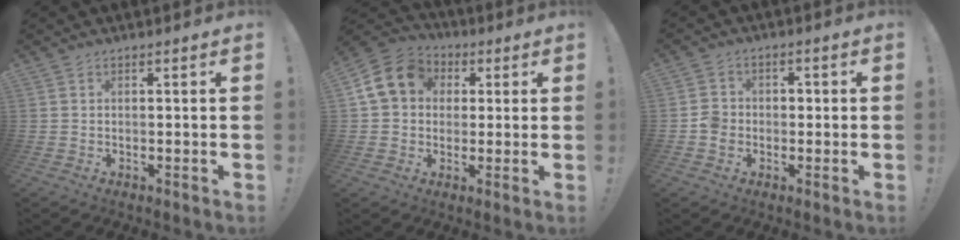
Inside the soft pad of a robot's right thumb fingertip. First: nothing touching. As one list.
[{"total": 13.4, "force": [3.3, 11.1, 6.6], "torque": [-0.105, 0.001, 0.070]}, {"total": 5.2, "force": [-2.0, 4.5, 1.6], "torque": [-0.008, 0.016, -0.038]}]